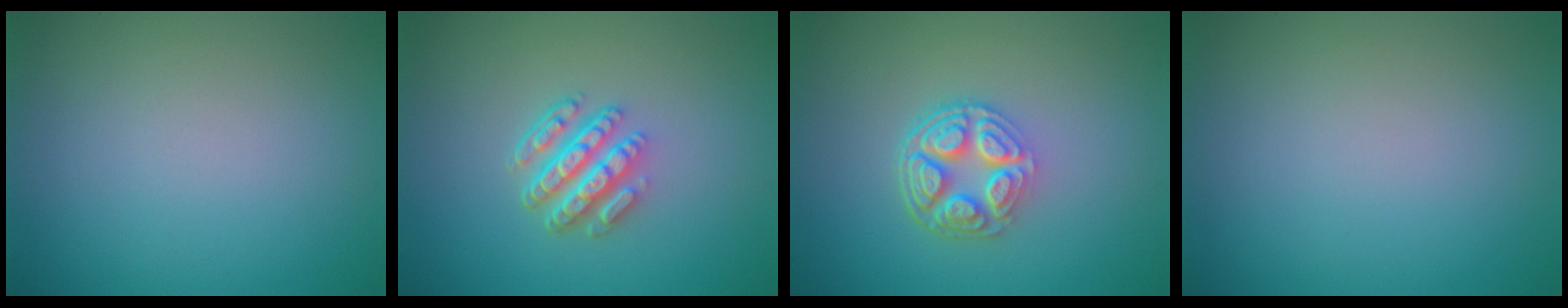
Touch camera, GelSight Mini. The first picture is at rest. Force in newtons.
{"total": 4.7, "press": 3.5, "slide": 3.1}
{"total": 5.1, "press": 3.8, "slide": 3.4}
{"total": 0.0}